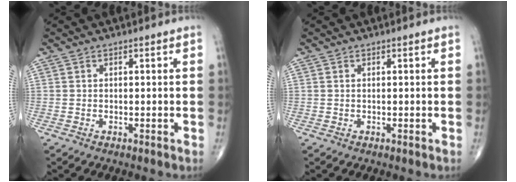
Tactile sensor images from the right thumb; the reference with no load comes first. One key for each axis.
{"total": 0.0}